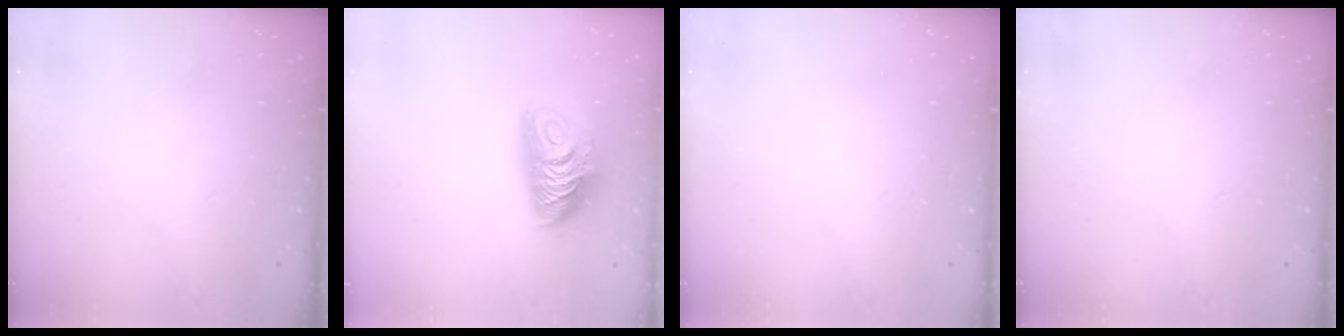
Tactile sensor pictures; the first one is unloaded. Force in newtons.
{"total": 10.4, "press": 10.4, "slide": 0.9}
{"total": 0.0}
{"total": 0.0}